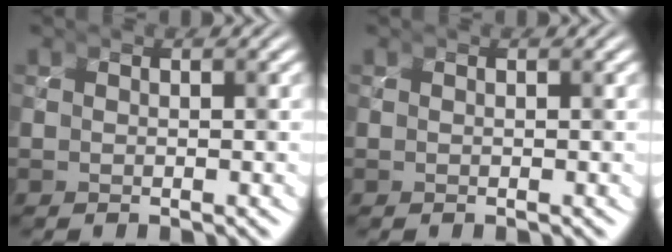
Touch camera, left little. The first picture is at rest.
{"total": 0.0}